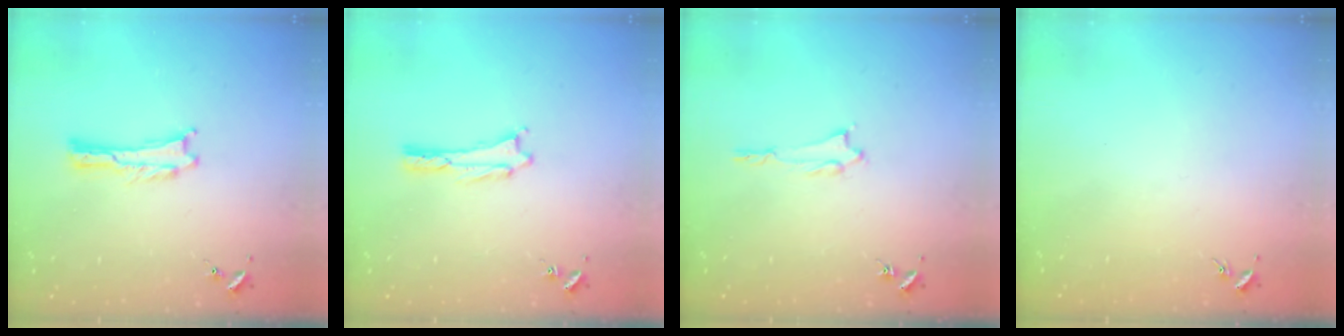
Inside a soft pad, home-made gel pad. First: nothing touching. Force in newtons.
{"total": 1.1, "press": 1.1, "slide": 0.1}
{"total": 1.2, "press": 1.2, "slide": 0.1}
{"total": 0.0}